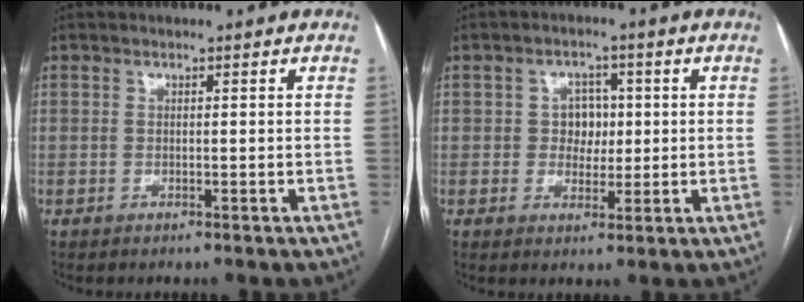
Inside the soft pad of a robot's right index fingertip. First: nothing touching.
{"total": 4.1, "force": [0.4, 3.5, 2.2], "torque": [-0.027, 0.011, 0.008]}